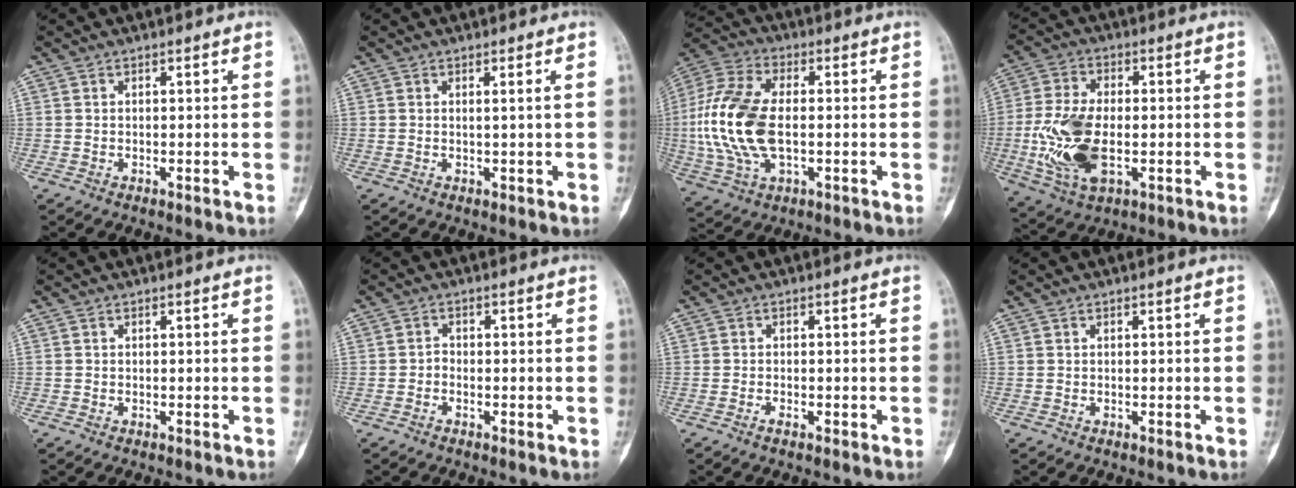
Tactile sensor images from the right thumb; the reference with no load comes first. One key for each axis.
{"total": 1.0, "fx": 0.3, "fy": -0.4, "fz": 0.9, "tx": -0.020, "ty": -0.003, "tz": 0.007}
{"total": 17.6, "fx": -0.9, "fy": 9.7, "fz": 14.7, "tx": -0.319, "ty": 0.012, "tz": -0.014}
{"total": 14.4, "fx": -2.2, "fy": 7.8, "fz": 11.9, "tx": -0.246, "ty": 0.002, "tz": -0.035}
{"total": 0.0}
{"total": 1.4, "fx": -0.6, "fy": 0.9, "fz": 0.8, "tx": -0.008, "ty": 0.003, "tz": -0.018}
{"total": 1.2, "fx": -0.6, "fy": 0.5, "fz": 0.9, "tx": -0.021, "ty": 0.000, "tz": -0.015}
{"total": 0.0}